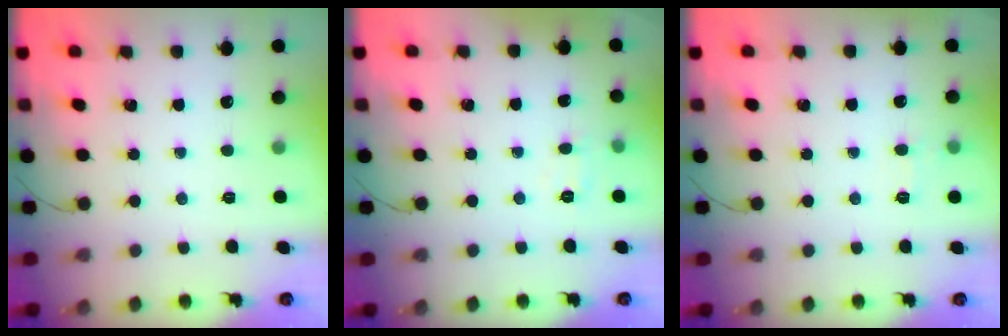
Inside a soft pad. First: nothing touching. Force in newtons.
{"total": 5.8, "press": 5.6, "slide": 1.4}
{"total": 5.2, "press": 5.0, "slide": 1.6}